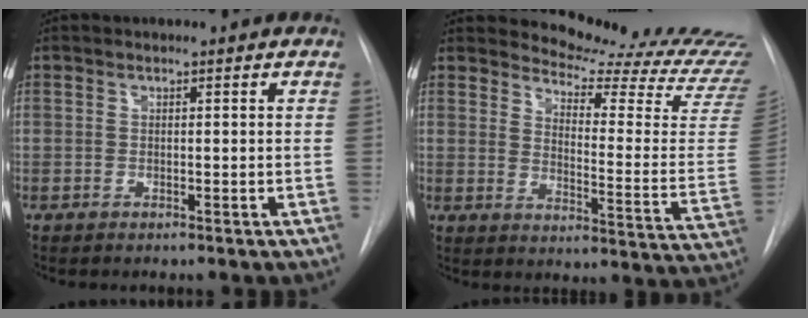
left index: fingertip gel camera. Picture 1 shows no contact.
{"total": 20.2, "force": [19.6, 0.3, 4.8], "torque": [-0.071, -0.155, 0.228]}